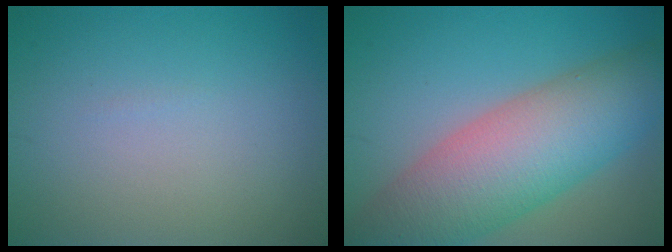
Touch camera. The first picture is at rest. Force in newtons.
{"total": 10.9, "press": 10.9, "slide": 0.6}